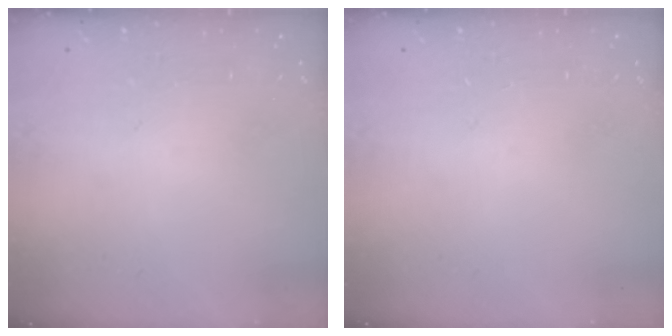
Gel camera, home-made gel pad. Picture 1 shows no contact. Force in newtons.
{"total": 0.0}